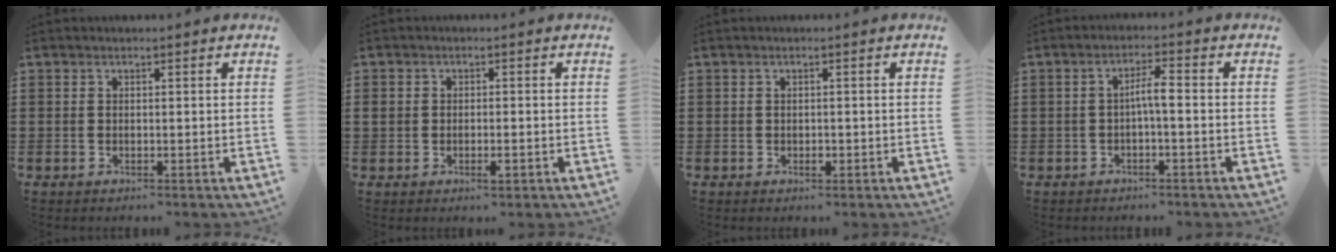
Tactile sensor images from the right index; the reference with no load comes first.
{"total": 1.9, "force": [-0.6, 1.1, 1.4], "torque": [-0.029, 0.001, -0.011]}
{"total": 1.0, "force": [-0.3, 0.6, 0.7], "torque": [-0.014, -0.002, -0.005]}
{"total": 3.1, "force": [-0.5, 0.5, 3.1], "torque": [-0.059, 0.005, -0.012]}